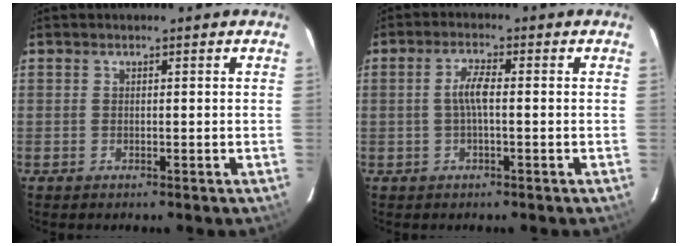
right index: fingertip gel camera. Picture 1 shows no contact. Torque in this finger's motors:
{"motor_torque": [0.38, -0.15, 0.18, 0.09]}